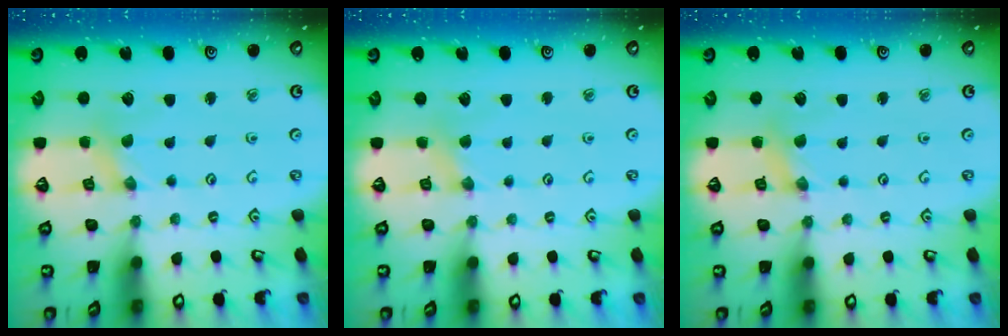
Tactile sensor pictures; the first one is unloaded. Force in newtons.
{"total": 2.0, "press": 2.0, "slide": 0.4}
{"total": 1.9, "press": 1.8, "slide": 0.3}